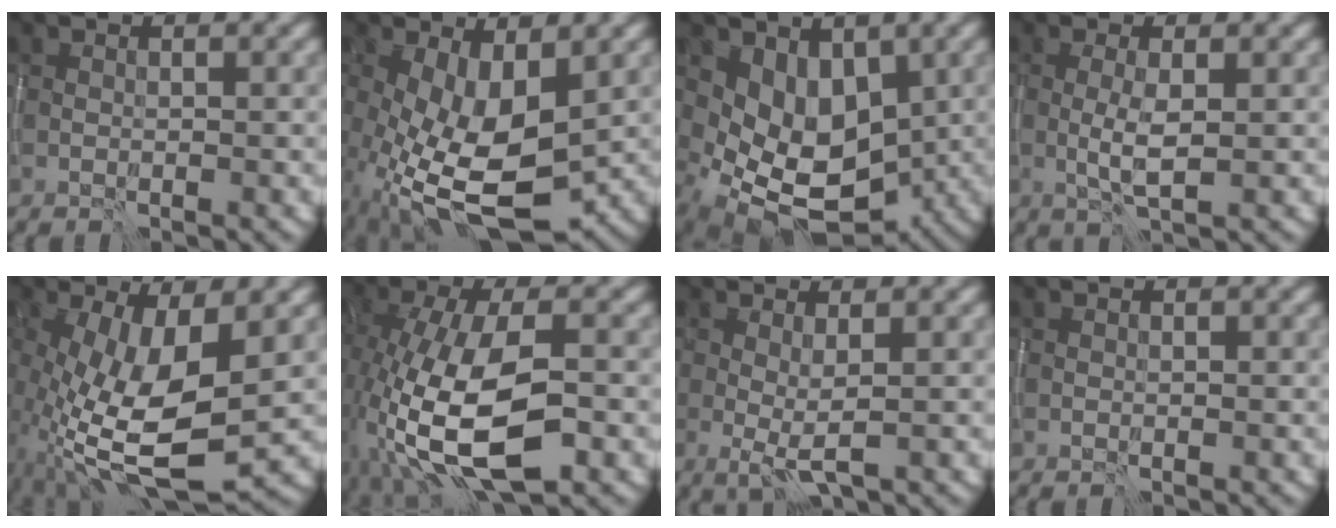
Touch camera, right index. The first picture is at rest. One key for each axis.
{"total": 8.1, "fx": -1.5, "fy": 3.6, "fz": 7.1, "tx": -0.159, "ty": -0.020, "tz": -0.018}
{"total": 6.6, "fx": 0.3, "fy": 4.8, "fz": 4.5, "tx": -0.079, "ty": -0.024, "tz": 0.017}
{"total": 2.1, "fx": -0.2, "fy": 0.3, "fz": 2.1, "tx": -0.043, "ty": 0.000, "tz": -0.003}
{"total": 10.9, "fx": -2.1, "fy": 3.8, "fz": 10.0, "tx": -0.201, "ty": -0.016, "tz": -0.036}
{"total": 11.5, "fx": -3.5, "fy": 5.1, "fz": 9.7, "tx": -0.204, "ty": -0.012, "tz": -0.061}
{"total": 2.1, "fx": -0.1, "fy": 0.4, "fz": 2.1, "tx": -0.041, "ty": -0.006, "tz": -0.003}
{"total": 0.0}